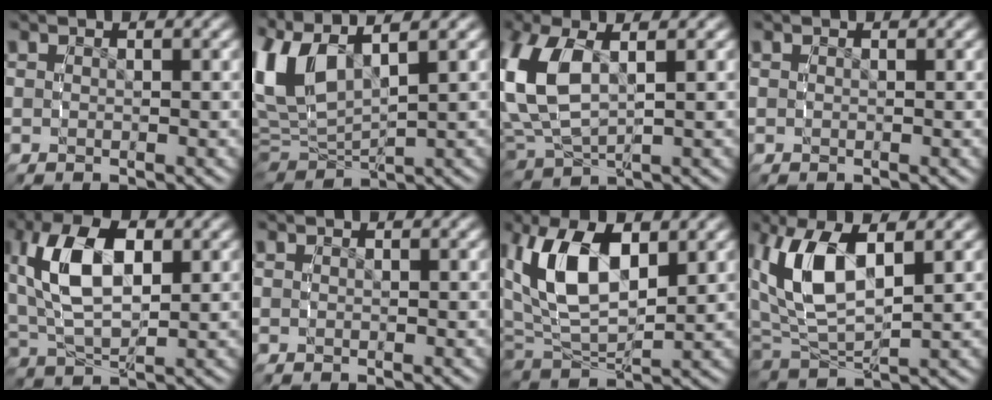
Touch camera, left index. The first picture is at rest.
{"total": 9.5, "force": [2.4, 6.7, 6.3], "torque": [-0.167, -0.003, 0.041]}
{"total": 8.1, "force": [1.5, 5.6, 5.6], "torque": [-0.170, -0.011, 0.037]}
{"total": 0.0}
{"total": 7.6, "force": [1.3, 4.5, 5.9], "torque": [-0.136, -0.007, 0.029]}
{"total": 0.0}
{"total": 8.0, "force": [2.0, 4.7, 6.1], "torque": [-0.154, -0.009, 0.042]}
{"total": 7.1, "force": [1.8, 4.1, 5.5], "torque": [-0.149, -0.005, 0.040]}